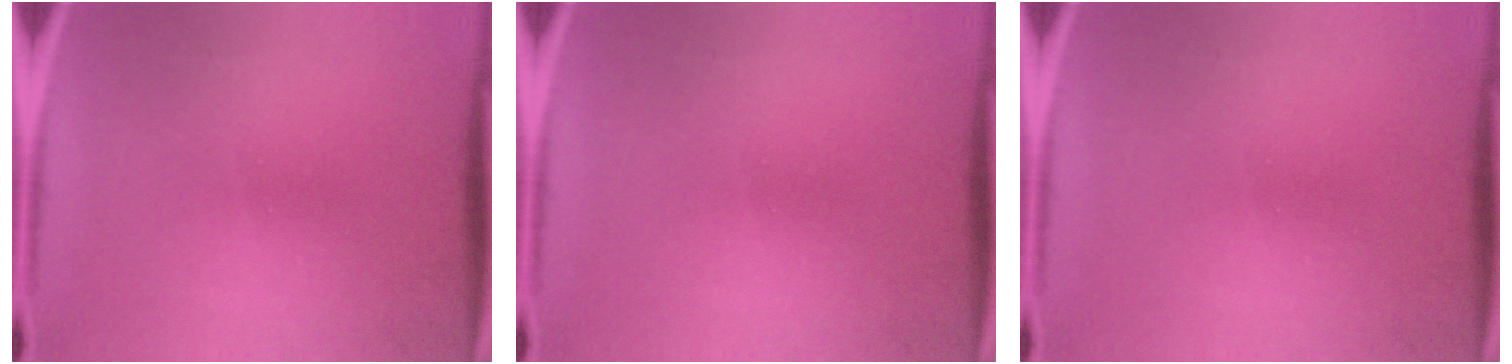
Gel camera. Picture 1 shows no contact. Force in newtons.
{"total": 0.0}
{"total": 0.0}